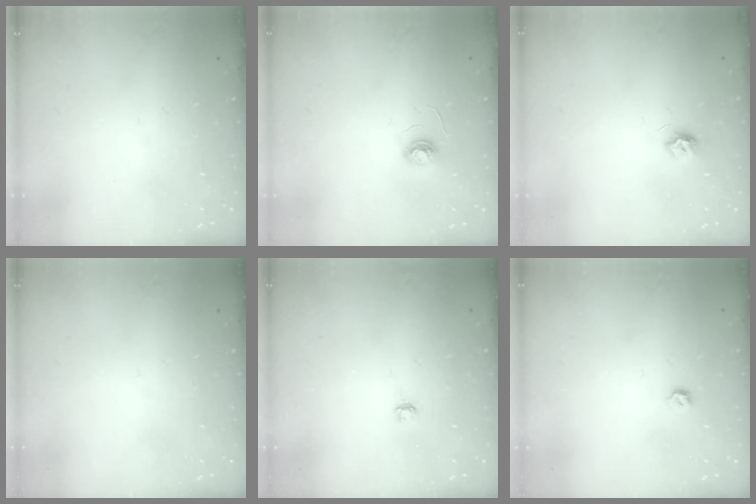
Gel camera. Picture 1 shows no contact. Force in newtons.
{"total": 4.0, "press": 4.0, "slide": 0.3}
{"total": 6.6, "press": 6.5, "slide": 0.6}
{"total": 0.0}
{"total": 2.8, "press": 2.8, "slide": 0.3}
{"total": 2.8, "press": 2.7, "slide": 0.8}